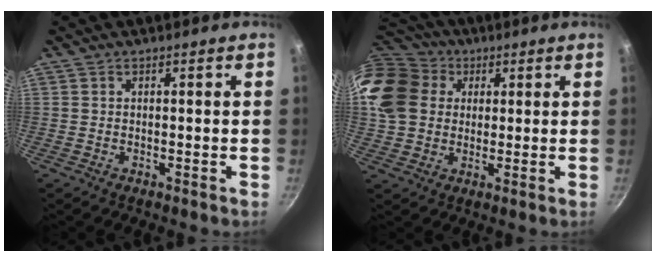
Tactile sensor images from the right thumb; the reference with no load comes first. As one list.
[{"total": 16.4, "force": [5.0, 13.1, 8.6], "torque": [-0.157, 0.016, 0.084]}]